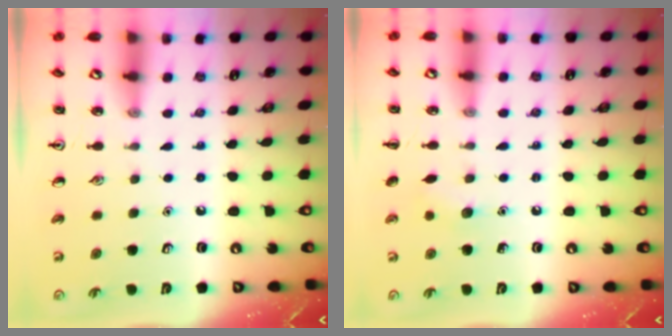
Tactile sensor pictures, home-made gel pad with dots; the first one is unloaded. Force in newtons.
{"total": 5.4, "press": 5.2, "slide": 1.6}